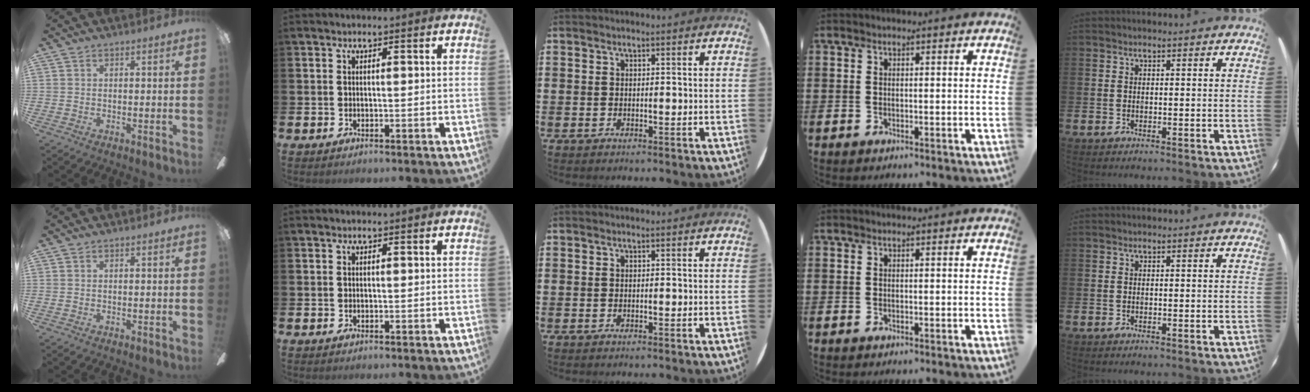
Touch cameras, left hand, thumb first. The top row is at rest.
{}